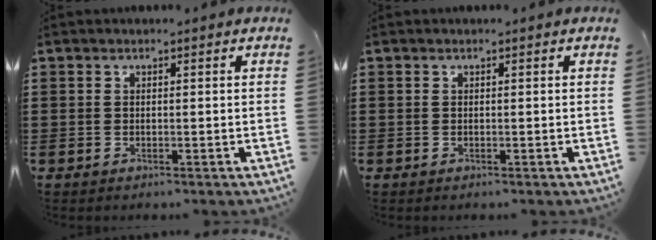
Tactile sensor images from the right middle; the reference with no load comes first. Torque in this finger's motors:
{"motor_torque": [-1.04, 1.10, 0.07, 0.01]}